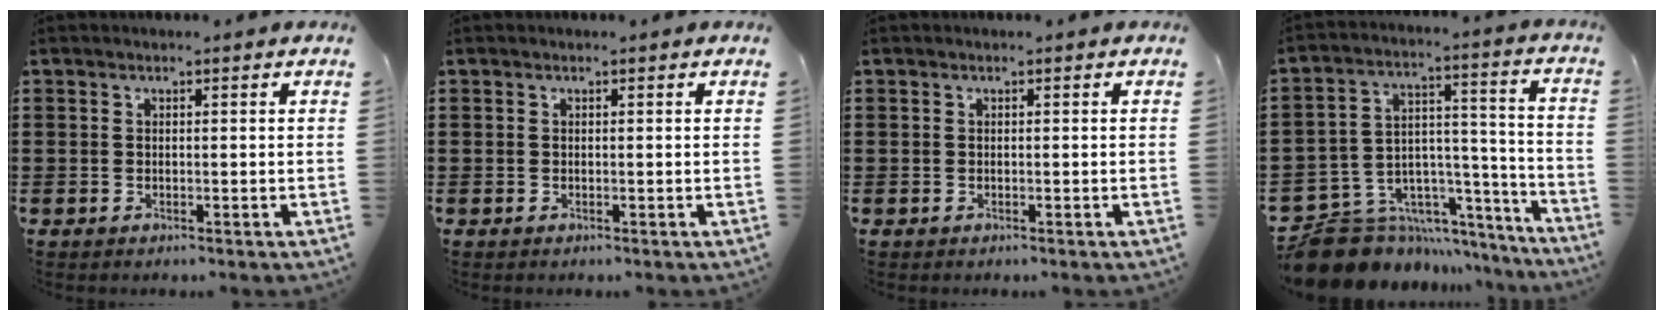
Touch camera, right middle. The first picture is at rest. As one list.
[{"total": 0.0}, {"total": 0.0}, {"total": 9.8, "force": [-8.5, 4.6, 1.4], "torque": [-0.041, 0.010, -0.159]}]